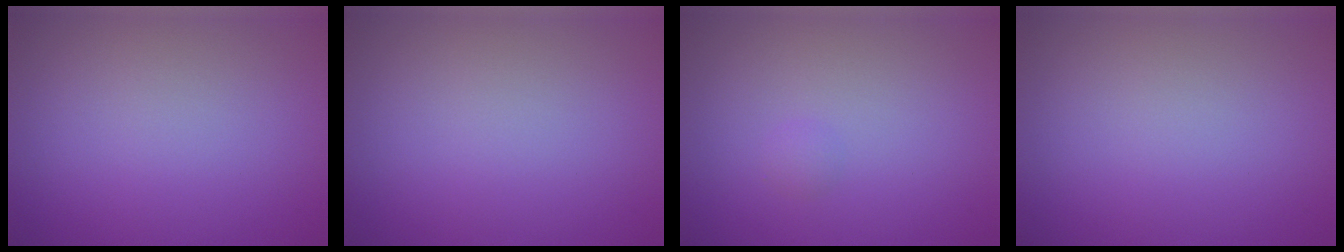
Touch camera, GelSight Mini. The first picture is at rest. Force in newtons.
{"total": 0.0}
{"total": 0.6, "press": 0.6, "slide": 0.0}
{"total": 0.0}